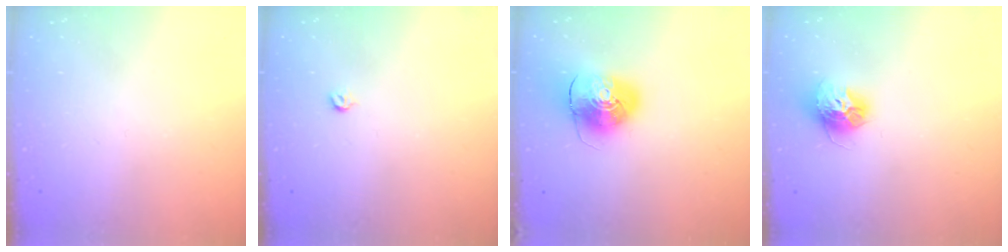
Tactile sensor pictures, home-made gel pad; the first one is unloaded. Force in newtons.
{"total": 3.6, "press": 3.6, "slide": 0.7}
{"total": 9.7, "press": 9.6, "slide": 1.4}
{"total": 12.0, "press": 11.9, "slide": 1.1}